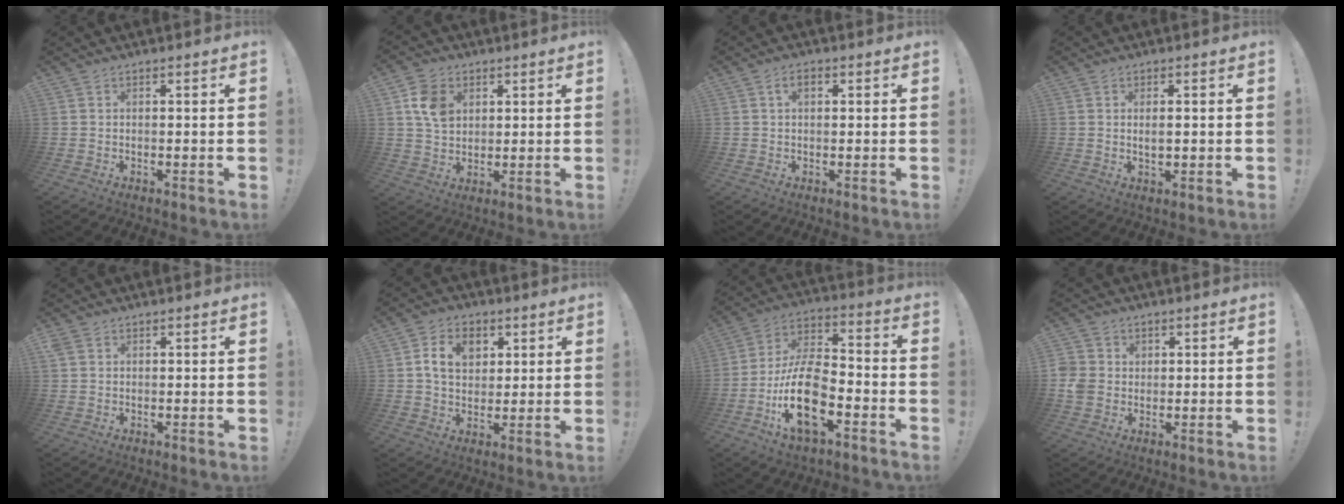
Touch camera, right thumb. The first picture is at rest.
{"total": 9.6, "force": [3.4, 7.2, 5.3], "torque": [-0.076, 0.001, 0.066]}
{"total": 2.7, "force": [0.7, 1.5, 2.1], "torque": [-0.038, 0.007, 0.010]}
{"total": 2.5, "force": [0.2, 1.0, 2.3], "torque": [-0.035, -0.002, 0.000]}
{"total": 2.0, "force": [0.9, 1.5, 1.0], "torque": [-0.018, 0.001, 0.019]}
{"total": 9.4, "force": [2.9, 7.2, 5.3], "torque": [-0.076, 0.000, 0.053]}
{"total": 19.2, "force": [-7.3, 9.5, 15.0], "torque": [-0.284, 0.034, -0.119]}
{"total": 5.8, "force": [0.5, 5.5, 1.9], "torque": [-0.047, 0.003, 0.010]}